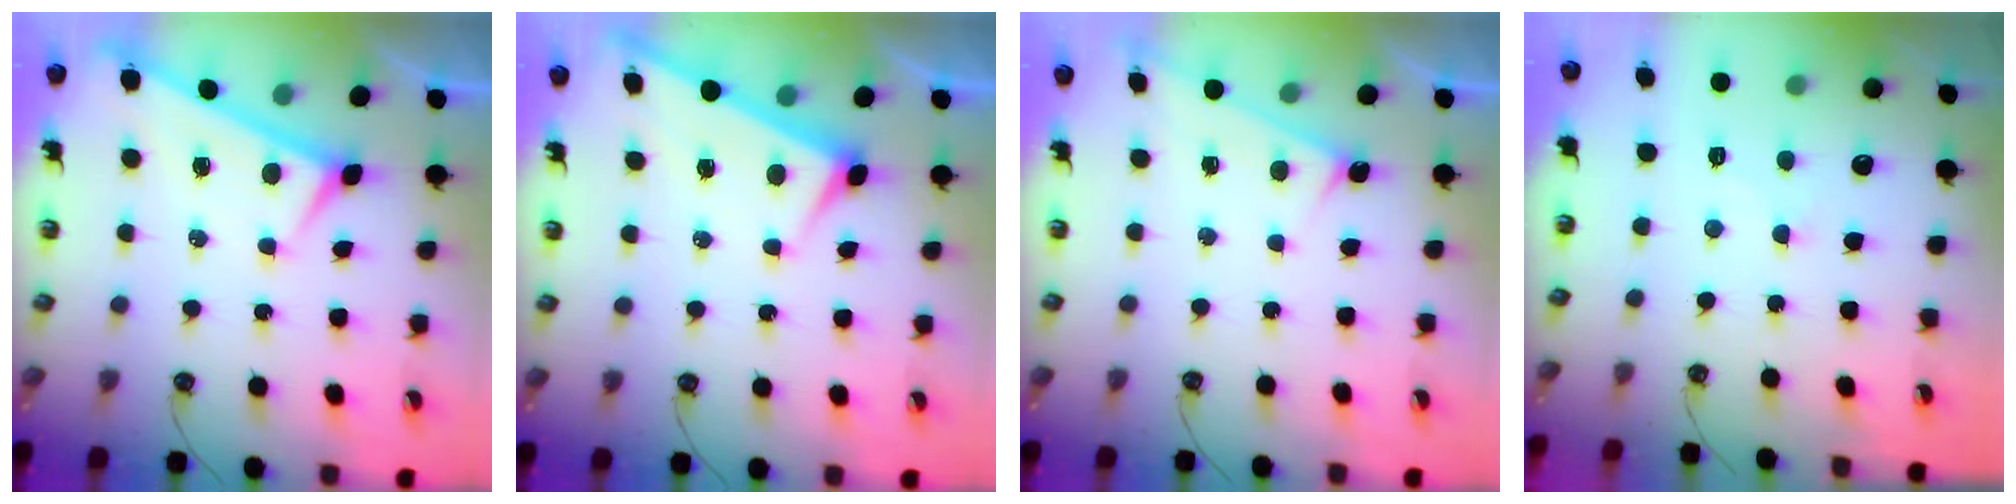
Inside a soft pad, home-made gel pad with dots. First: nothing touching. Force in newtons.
{"total": 3.1, "press": 3.1, "slide": 0.1}
{"total": 4.5, "press": 4.5, "slide": 0.2}
{"total": 1.5, "press": 1.4, "slide": 0.4}